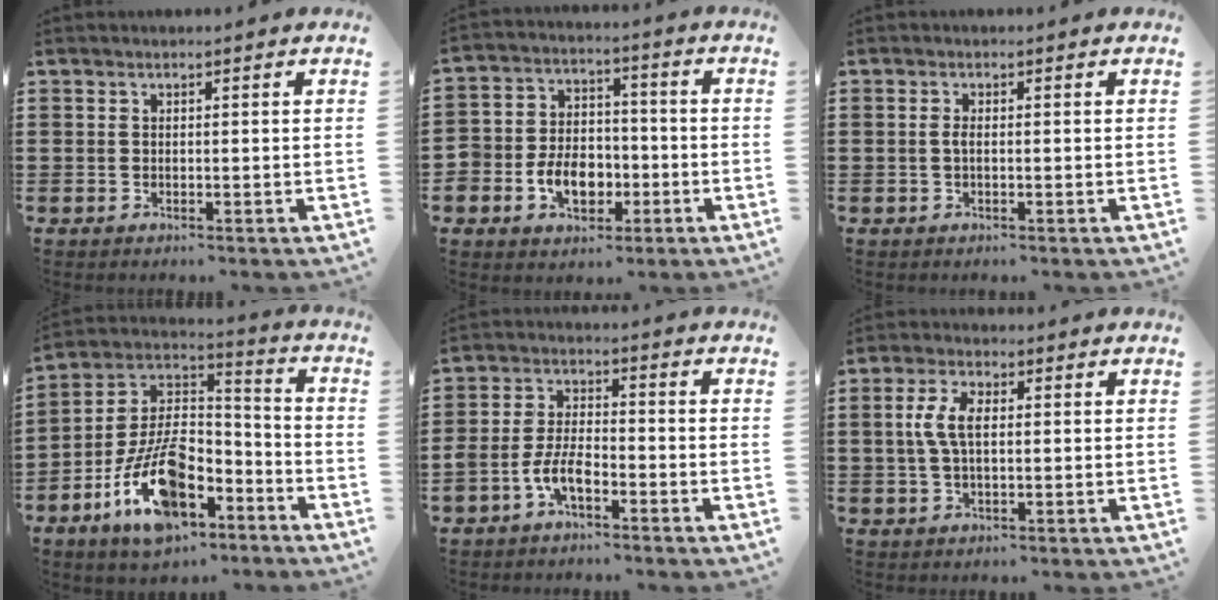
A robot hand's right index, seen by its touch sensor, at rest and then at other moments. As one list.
[{"total": 7.6, "force": [-2.8, 5.9, 3.9], "torque": [-0.079, 0.017, -0.050]}, {"total": 1.2, "force": [-0.3, 0.3, 1.1], "torque": [-0.029, -0.004, -0.007]}, {"total": 14.1, "force": [-7.3, 6.9, 9.9], "torque": [-0.204, 0.019, -0.135]}, {"total": 5.5, "force": [-3.1, 2.4, 3.8], "torque": [-0.099, 0.001, -0.066]}, {"total": 5.4, "force": [0.4, 2.5, 4.7], "torque": [-0.117, 0.003, -0.002]}]